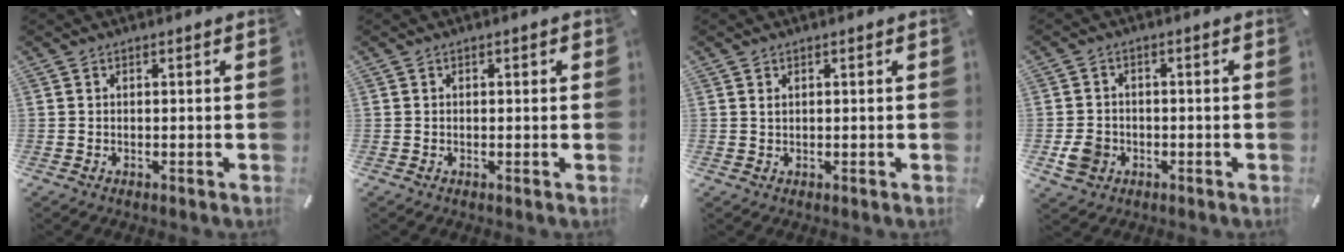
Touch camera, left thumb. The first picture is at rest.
{"total": 0.5, "force": [0.0, 0.3, 0.4], "torque": [-0.007, 0.002, -0.001]}
{"total": 0.7, "force": [0.3, 0.4, 0.4], "torque": [-0.009, 0.000, 0.005]}
{"total": 5.4, "force": [-1.9, 4.6, 2.2], "torque": [-0.040, 0.004, -0.035]}